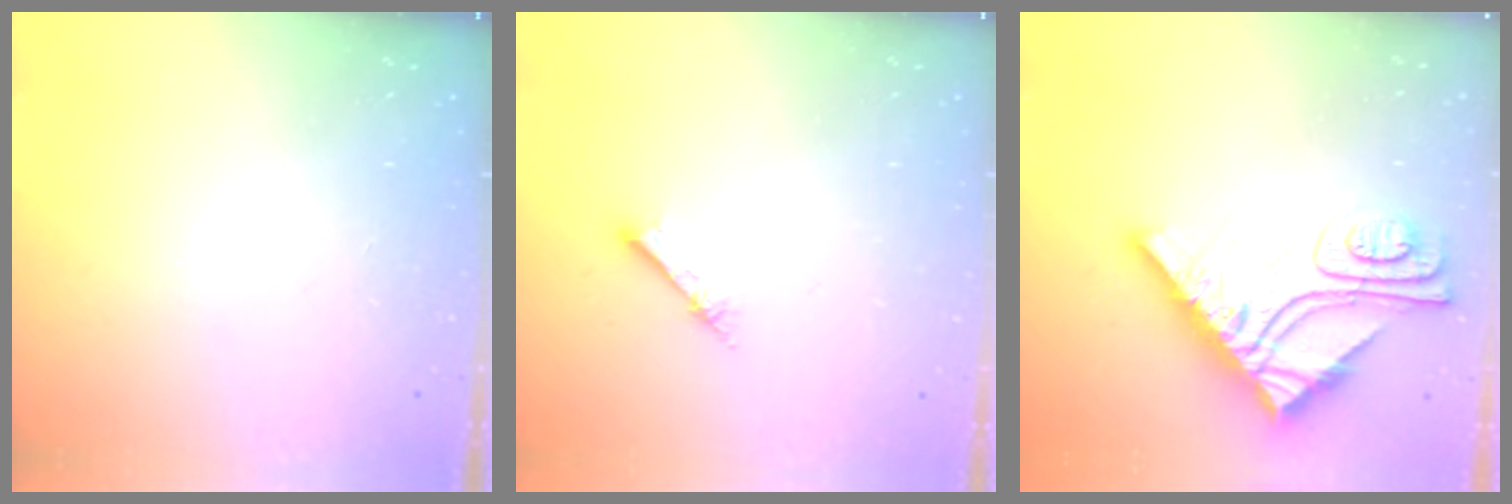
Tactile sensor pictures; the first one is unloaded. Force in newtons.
{"total": 2.4, "press": 2.4, "slide": 0.3}
{"total": 17.0, "press": 16.9, "slide": 1.4}